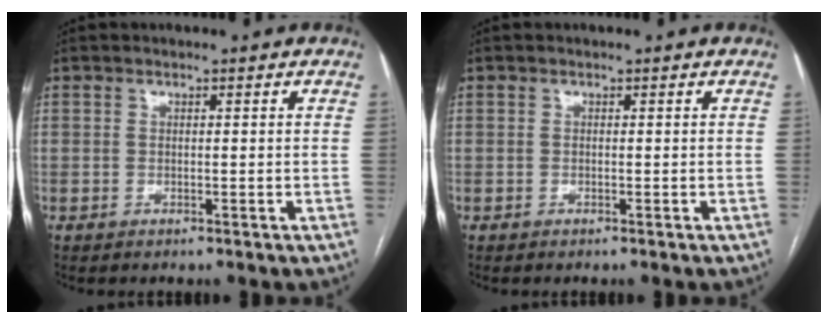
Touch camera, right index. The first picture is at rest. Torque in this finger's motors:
{"motor_torque": [0.00, 0.00, 0.00, 0.00]}